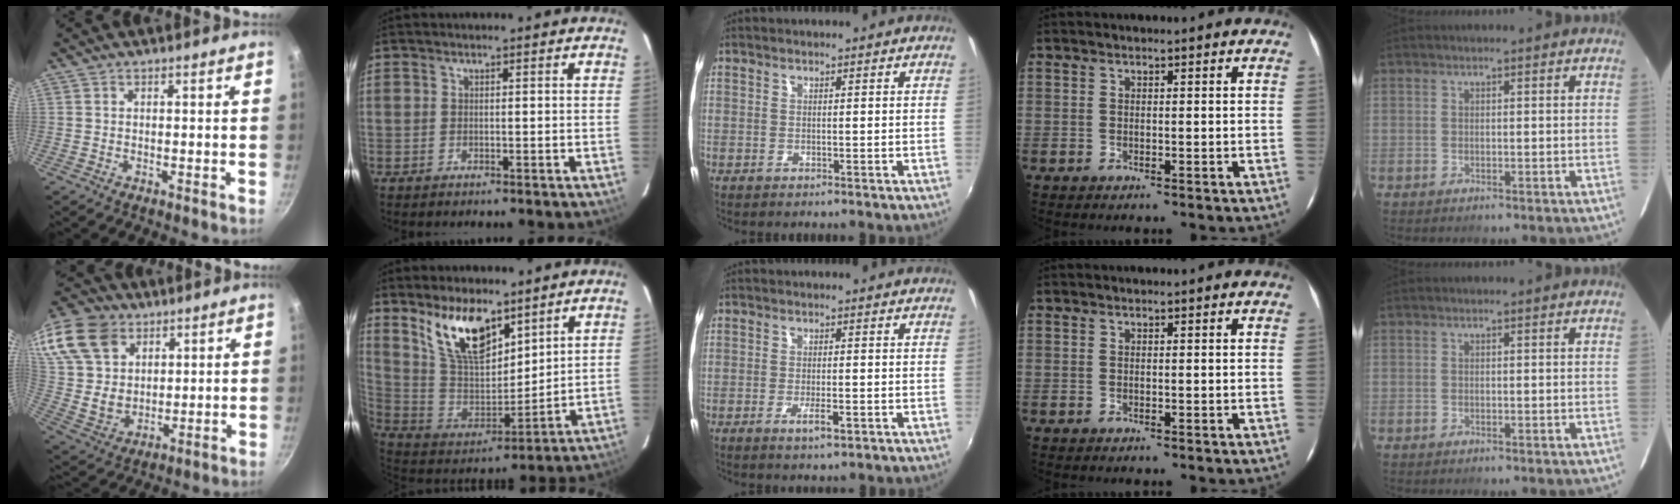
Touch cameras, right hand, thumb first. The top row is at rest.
{"thumb": {"total": 23.0, "force": [11.6, 16.3, 11.3], "torque": [-0.244, 0.001, 0.230]}, "index": {"total": 15.4, "force": [9.9, 6.8, 9.6], "torque": [-0.185, 0.000, 0.204]}, "middle": {"total": 3.2, "force": [-1.6, 0.7, 2.6], "torque": [-0.051, -0.008, -0.028]}}